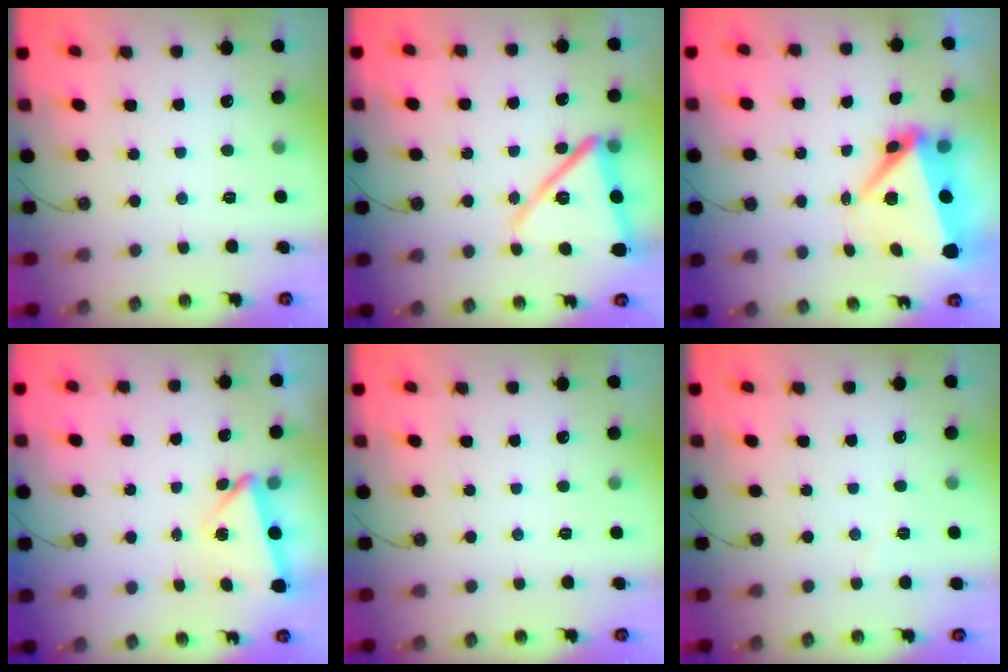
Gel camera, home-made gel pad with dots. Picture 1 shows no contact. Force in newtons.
{"total": 16.1, "press": 15.3, "slide": 5.1}
{"total": 8.9, "press": 8.7, "slide": 1.7}
{"total": 3.6, "press": 3.4, "slide": 1.4}
{"total": 0.0}
{"total": 2.7, "press": 2.5, "slide": 1.1}